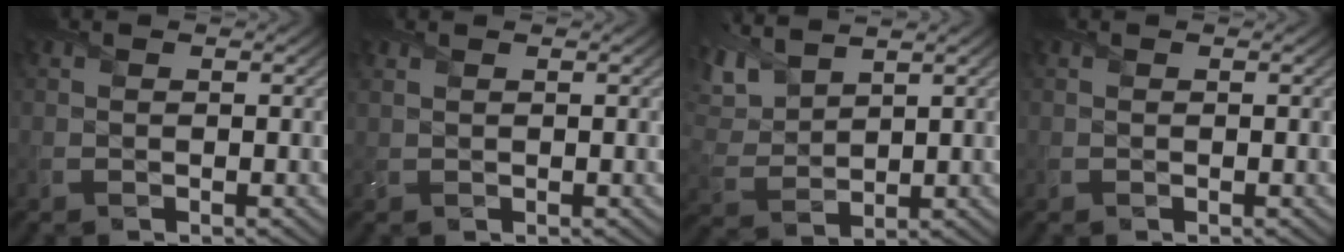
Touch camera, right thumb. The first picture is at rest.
{"total": 0.7, "force": [0.7, 0.1, 0.3], "torque": [-0.014, 0.002, 0.017]}
{"total": 6.8, "force": [5.0, 2.5, 3.9], "torque": [-0.115, 0.015, 0.101]}
{"total": 0.0}